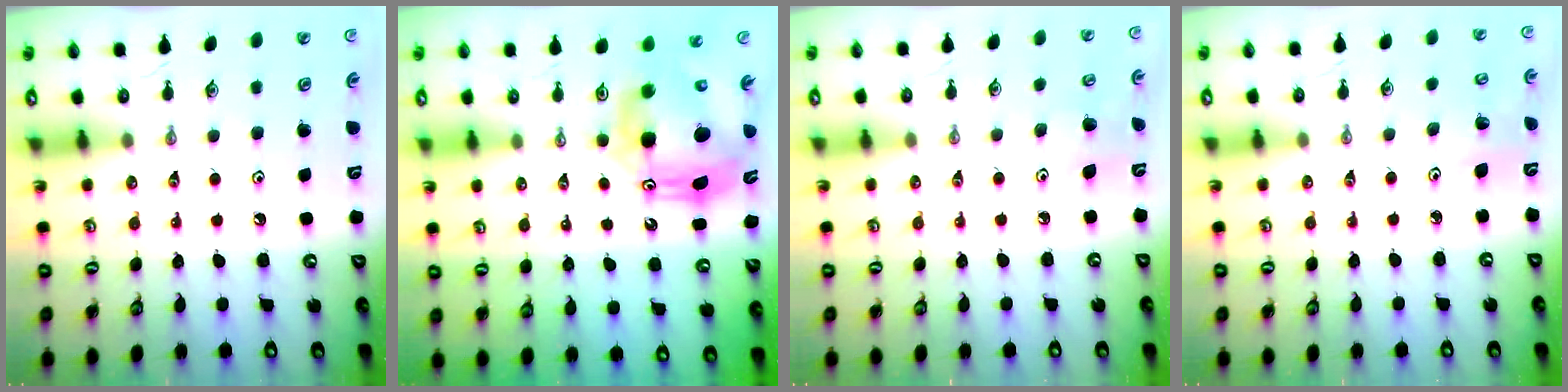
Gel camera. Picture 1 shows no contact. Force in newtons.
{"total": 13.0, "press": 12.9, "slide": 1.4}
{"total": 4.2, "press": 4.2, "slide": 0.4}
{"total": 2.8, "press": 2.8, "slide": 0.3}